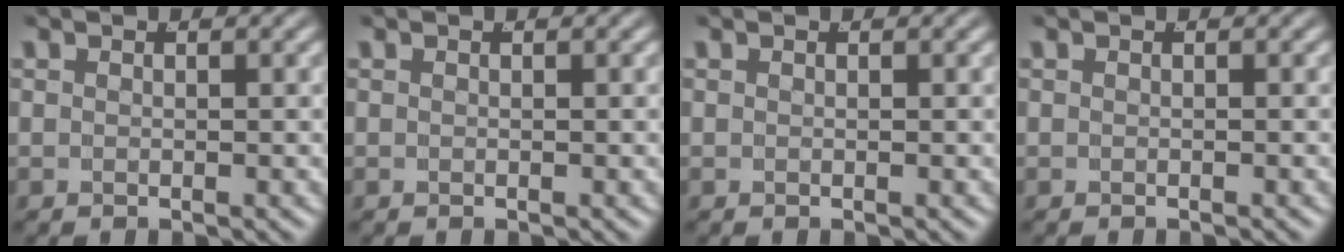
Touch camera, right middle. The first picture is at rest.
{"total": 0.0}
{"total": 0.0}
{"total": 0.0}